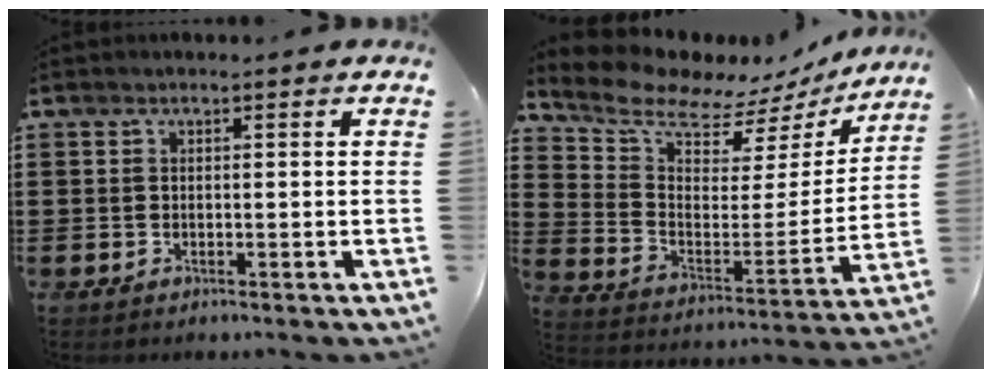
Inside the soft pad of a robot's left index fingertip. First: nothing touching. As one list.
[{"total": 8.4, "force": [7.6, 2.9, 2.1], "torque": [-0.081, -0.063, 0.128]}]